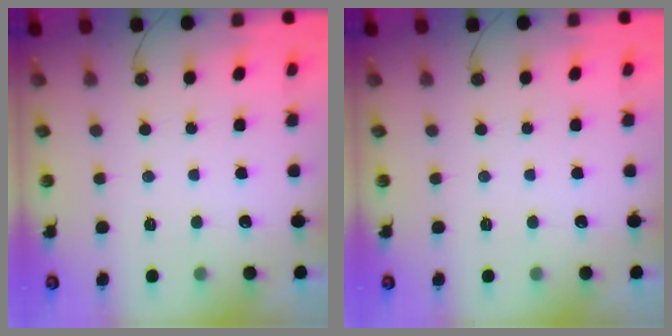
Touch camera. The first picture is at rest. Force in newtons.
{"total": 0.0}